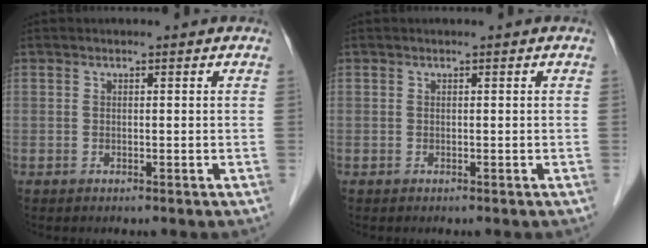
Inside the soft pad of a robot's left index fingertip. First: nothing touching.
{"total": 0.0}